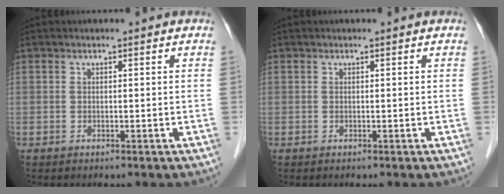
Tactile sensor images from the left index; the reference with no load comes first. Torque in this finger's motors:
{"motor_torque": [-0.04, 0.06, 0.00, 0.00]}